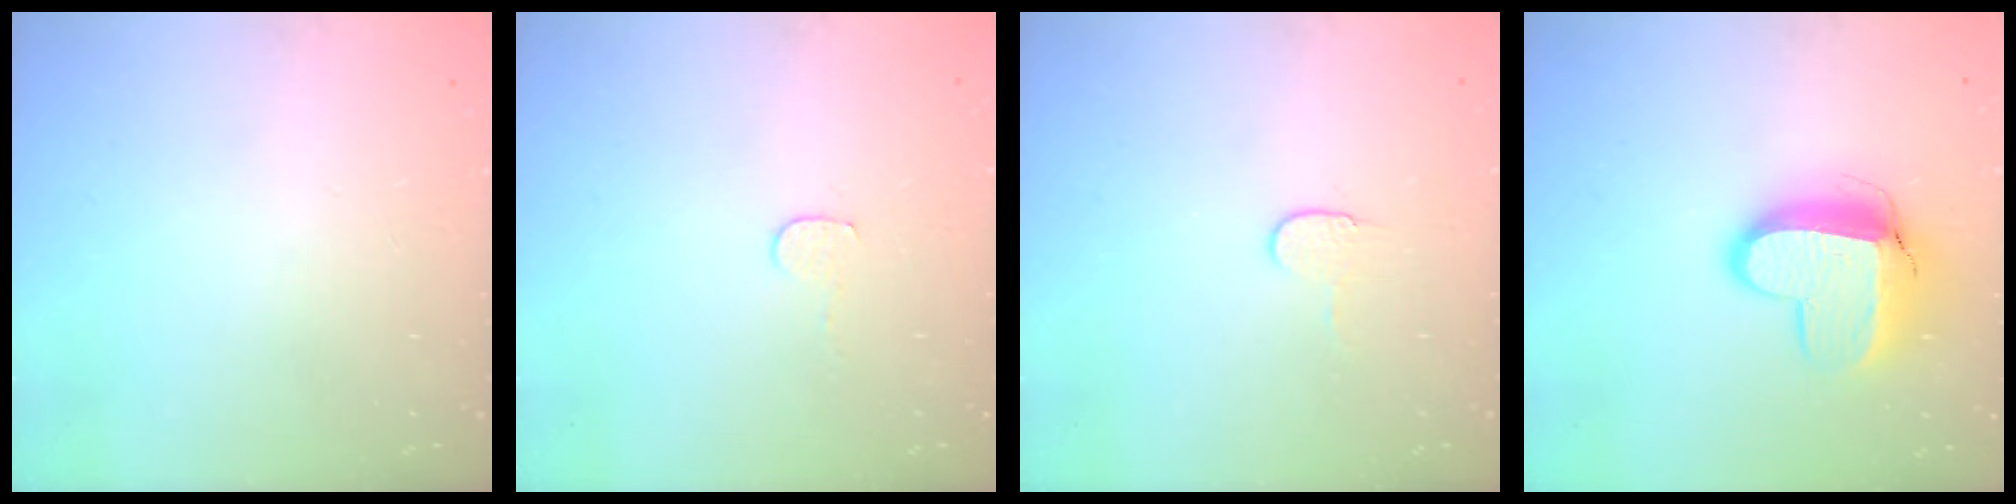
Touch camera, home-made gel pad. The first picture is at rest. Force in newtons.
{"total": 4.1, "press": 4.1, "slide": 0.3}
{"total": 5.0, "press": 4.9, "slide": 0.4}
{"total": 11.8, "press": 11.8, "slide": 1.2}